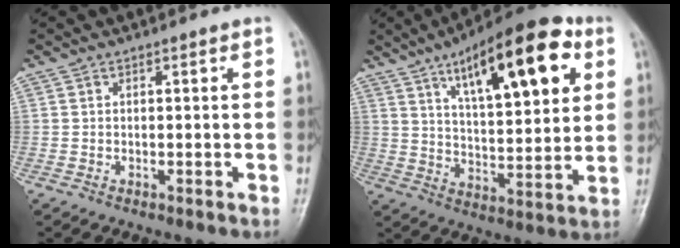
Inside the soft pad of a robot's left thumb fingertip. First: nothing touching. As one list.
[{"total": 21.8, "force": [9.7, 7.8, 17.9], "torque": [-0.237, -0.023, 0.151]}]